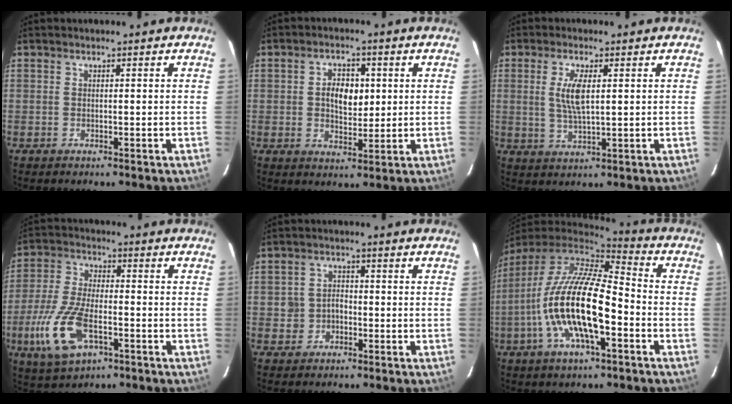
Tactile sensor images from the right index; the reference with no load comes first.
{"total": 6.3, "force": [0.9, 3.9, 4.9], "torque": [-0.085, 0.009, 0.017]}
{"total": 5.7, "force": [1.1, 1.6, 5.3], "torque": [-0.107, -0.002, 0.023]}
{"total": 14.2, "force": [-5.5, 6.7, 11.2], "torque": [-0.255, -0.012, -0.100]}
{"total": 3.7, "force": [-1.2, 3.4, 0.8], "torque": [-0.020, 0.014, -0.017]}
{"total": 19.2, "force": [-5.5, 6.2, 17.3], "torque": [-0.328, -0.023, -0.105]}